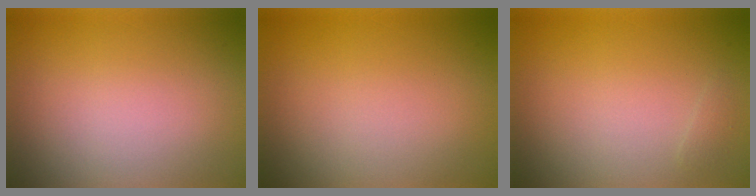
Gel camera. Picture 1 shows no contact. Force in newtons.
{"total": 0.0}
{"total": 0.5, "press": 0.5, "slide": 0.0}